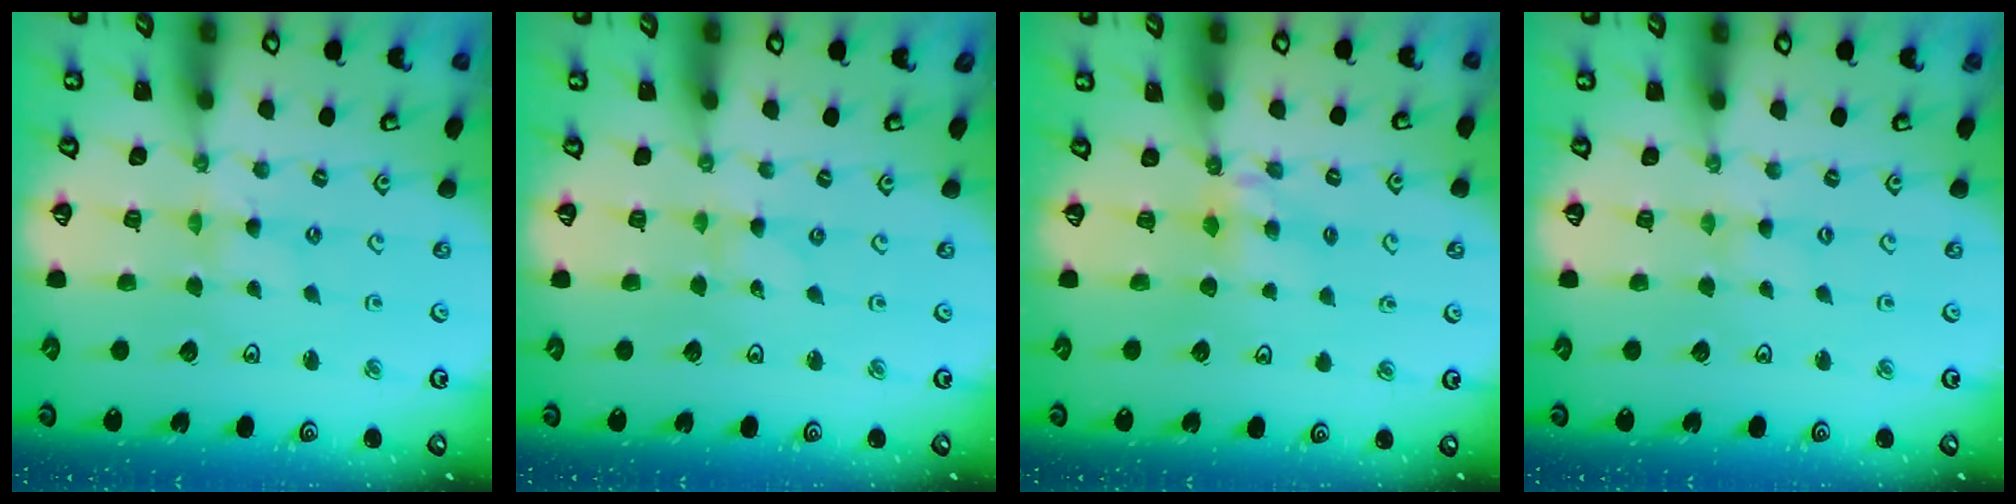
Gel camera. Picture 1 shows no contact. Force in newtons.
{"total": 0.0}
{"total": 5.7, "press": 5.7, "slide": 0.5}
{"total": 0.0}